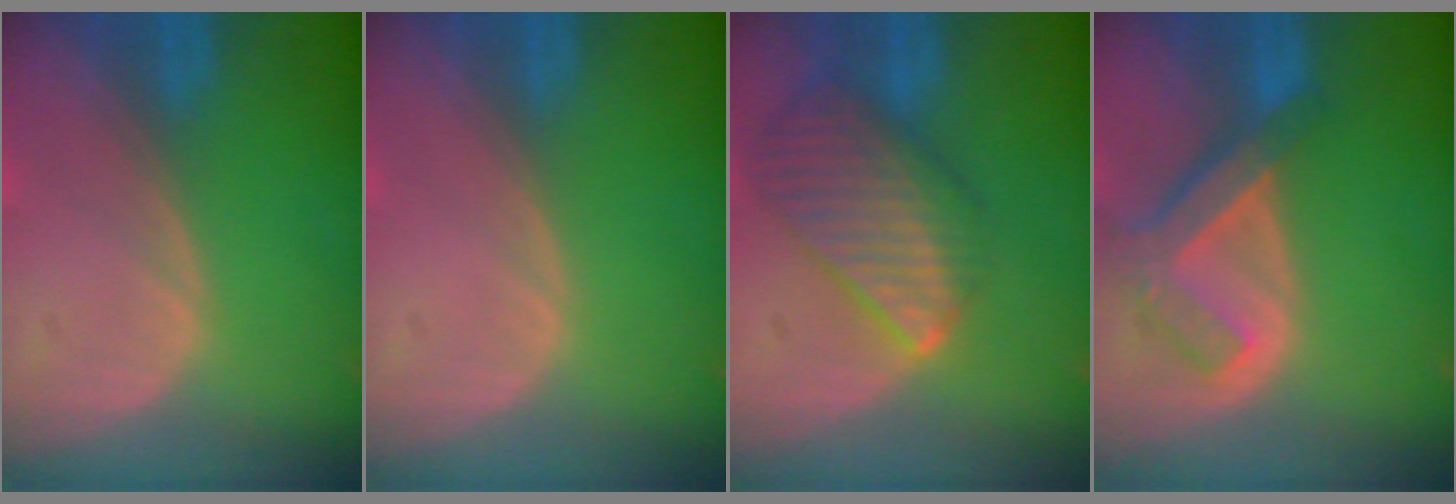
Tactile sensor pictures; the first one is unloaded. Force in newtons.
{"total": 0.0}
{"total": 9.7, "press": 8.5, "slide": 4.7}
{"total": 7.5, "press": 6.5, "slide": 3.7}